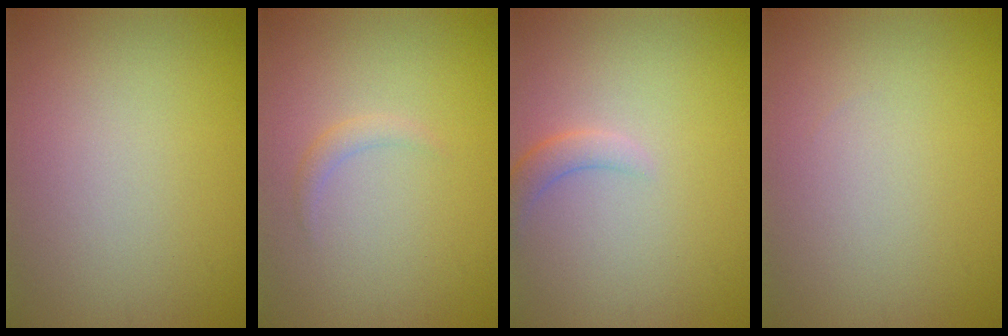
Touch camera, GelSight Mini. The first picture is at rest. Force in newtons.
{"total": 1.0, "press": 1.0, "slide": 0.0}
{"total": 1.6, "press": 1.5, "slide": 0.2}
{"total": 0.0}